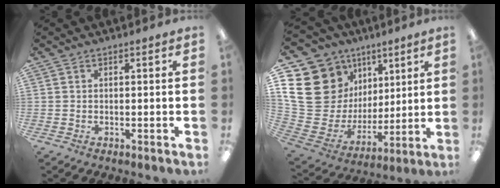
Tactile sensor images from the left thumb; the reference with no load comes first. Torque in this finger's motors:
{"motor_torque": [0.45, 0.70, 1.38, -1.39, 0.42]}